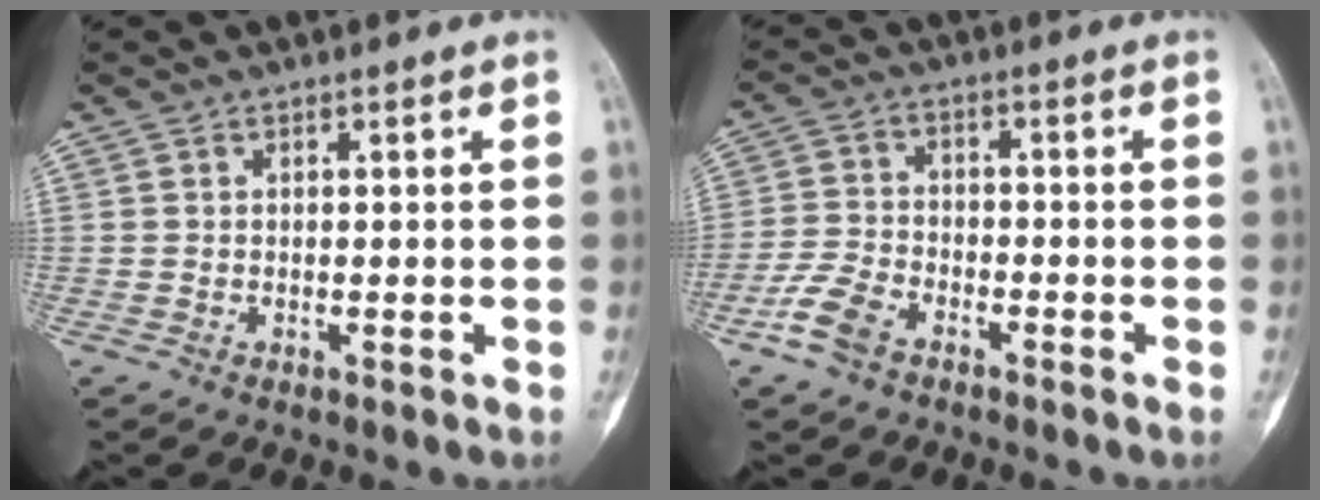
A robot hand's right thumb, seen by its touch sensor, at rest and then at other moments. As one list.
[{"total": 6.7, "force": [-4.3, 3.5, 3.8], "torque": [-0.084, 0.017, -0.088]}]